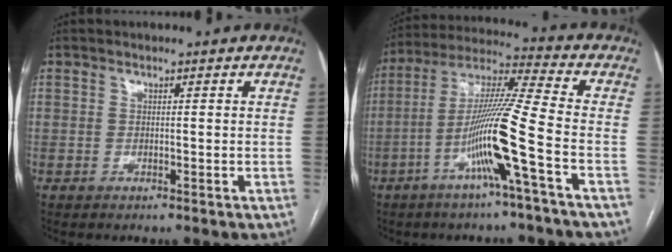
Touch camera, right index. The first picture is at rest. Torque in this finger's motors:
{"motor_torque": [1.99, -0.15, 1.05, 0.18]}